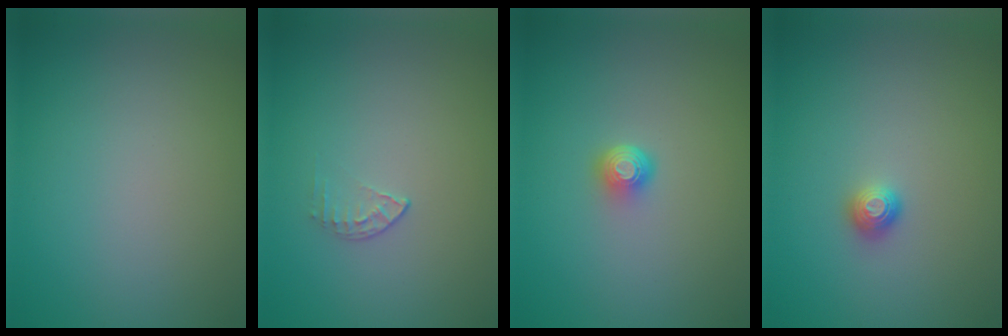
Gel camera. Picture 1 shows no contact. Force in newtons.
{"total": 0.8, "press": 0.6, "slide": 0.6}
{"total": 1.9, "press": 1.3, "slide": 1.4}
{"total": 1.1, "press": 1.0, "slide": 0.4}